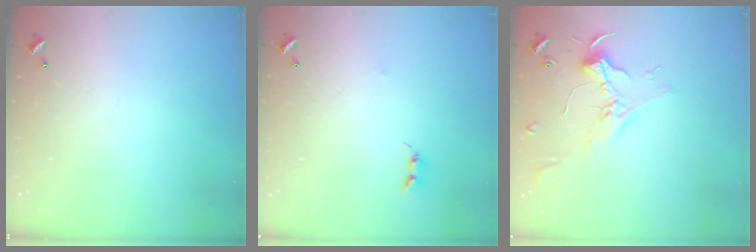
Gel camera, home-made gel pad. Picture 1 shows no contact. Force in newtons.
{"total": 2.9, "press": 2.9, "slide": 0.3}
{"total": 2.4, "press": 2.3, "slide": 0.8}